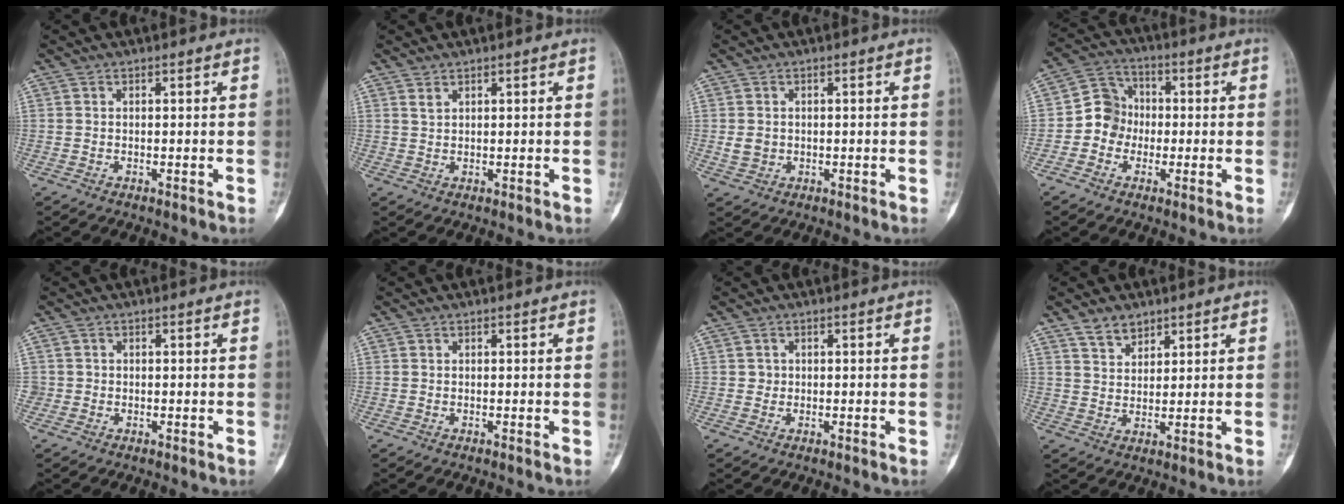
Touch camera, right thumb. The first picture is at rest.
{"total": 1.1, "force": [0.9, 0.4, 0.5], "torque": [-0.006, -0.003, 0.020]}
{"total": 2.6, "force": [-0.1, 2.2, 1.3], "torque": [-0.018, 0.003, 0.004]}
{"total": 7.6, "force": [-1.3, 7.0, 2.7], "torque": [-0.013, 0.025, -0.038]}
{"total": 1.3, "force": [-0.2, 1.3, 0.0], "torque": [0.009, 0.007, -0.006]}
{"total": 0.0}
{"total": 1.1, "force": [0.1, 1.1, 0.2], "torque": [0.006, 0.003, 0.002]}
{"total": 4.4, "force": [3.3, 2.5, 1.4], "torque": [-0.008, -0.023, 0.065]}